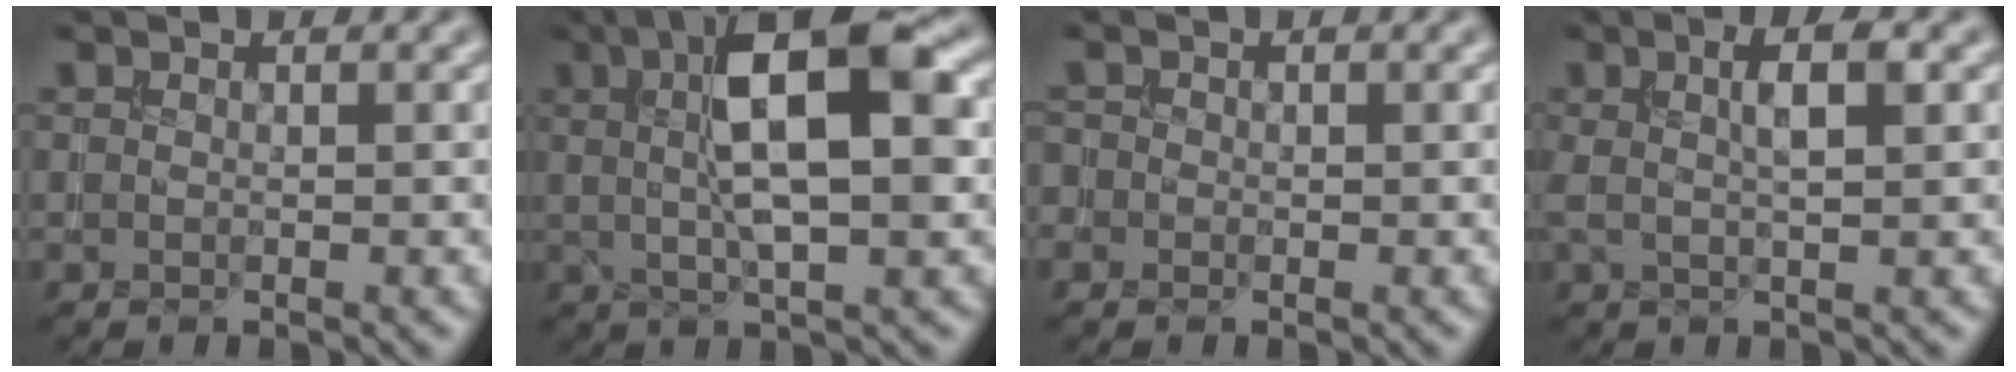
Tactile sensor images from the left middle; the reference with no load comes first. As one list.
[{"total": 9.9, "force": [2.1, 2.8, 9.3], "torque": [-0.143, 0.015, 0.027]}, {"total": 0.8, "force": [-0.4, 0.7, 0.0], "torque": [0.005, -0.003, -0.011]}, {"total": 3.2, "force": [0.8, 0.6, 3.1], "torque": [-0.053, 0.007, 0.010]}]